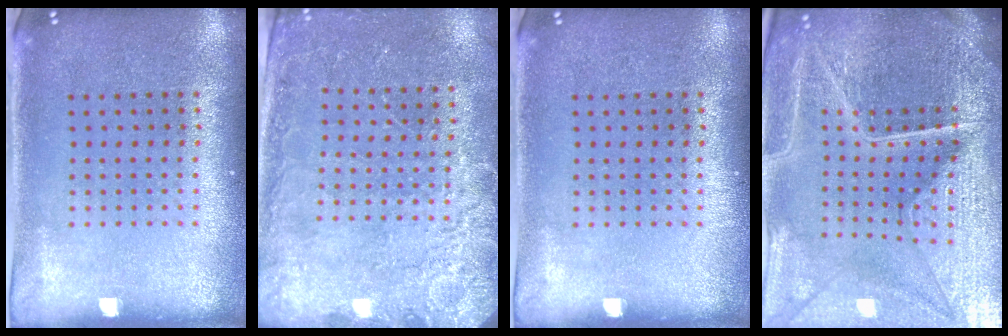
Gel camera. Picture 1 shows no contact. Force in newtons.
{"total": 2.5, "press": 2.5, "slide": 0.5}
{"total": 0.0}
{"total": 6.2, "press": 5.6, "slide": 2.7}